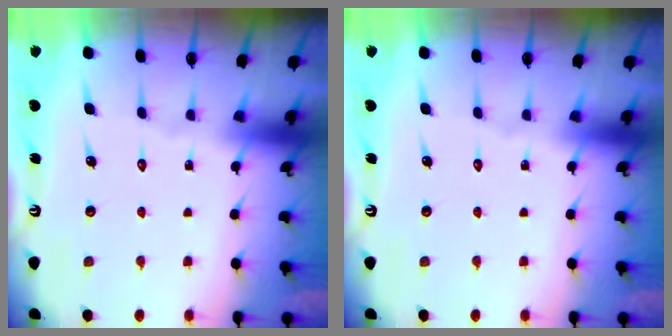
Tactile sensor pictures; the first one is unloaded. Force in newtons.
{"total": 0.0}